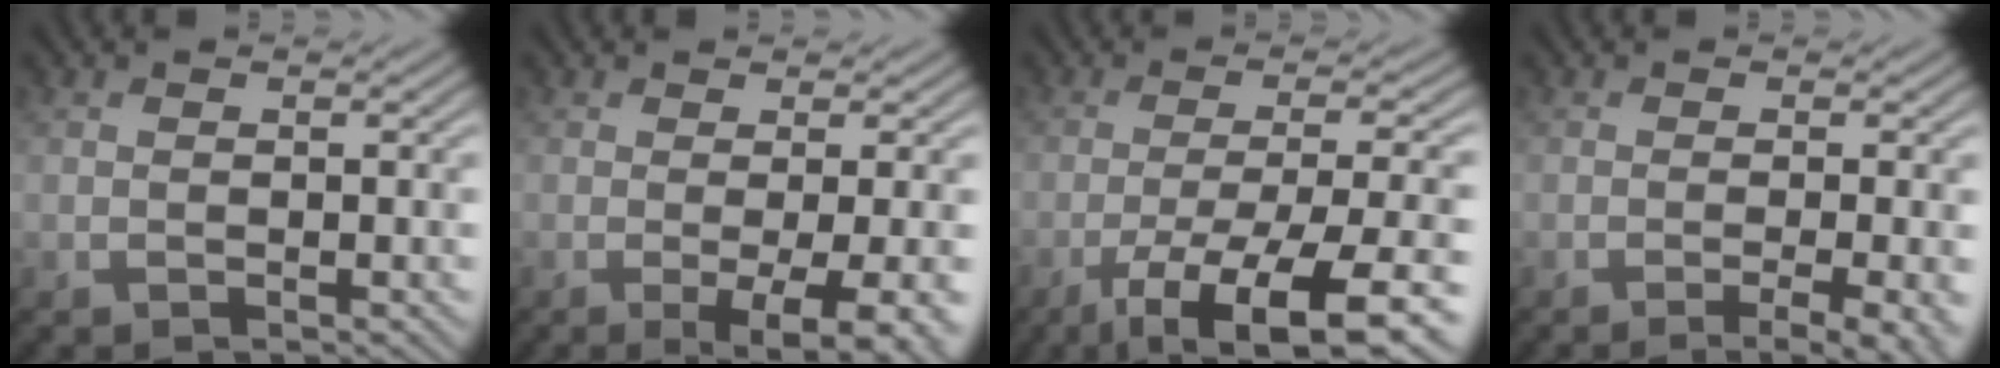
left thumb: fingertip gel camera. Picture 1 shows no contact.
{"total": 6.0, "force": [-1.3, 1.4, 5.7], "torque": [-0.082, -0.004, -0.012]}
{"total": 11.9, "force": [-6.4, 2.9, 9.6], "torque": [-0.165, -0.008, -0.090]}
{"total": 4.9, "force": [-2.0, 1.0, 4.4], "torque": [-0.059, 0.003, -0.031]}